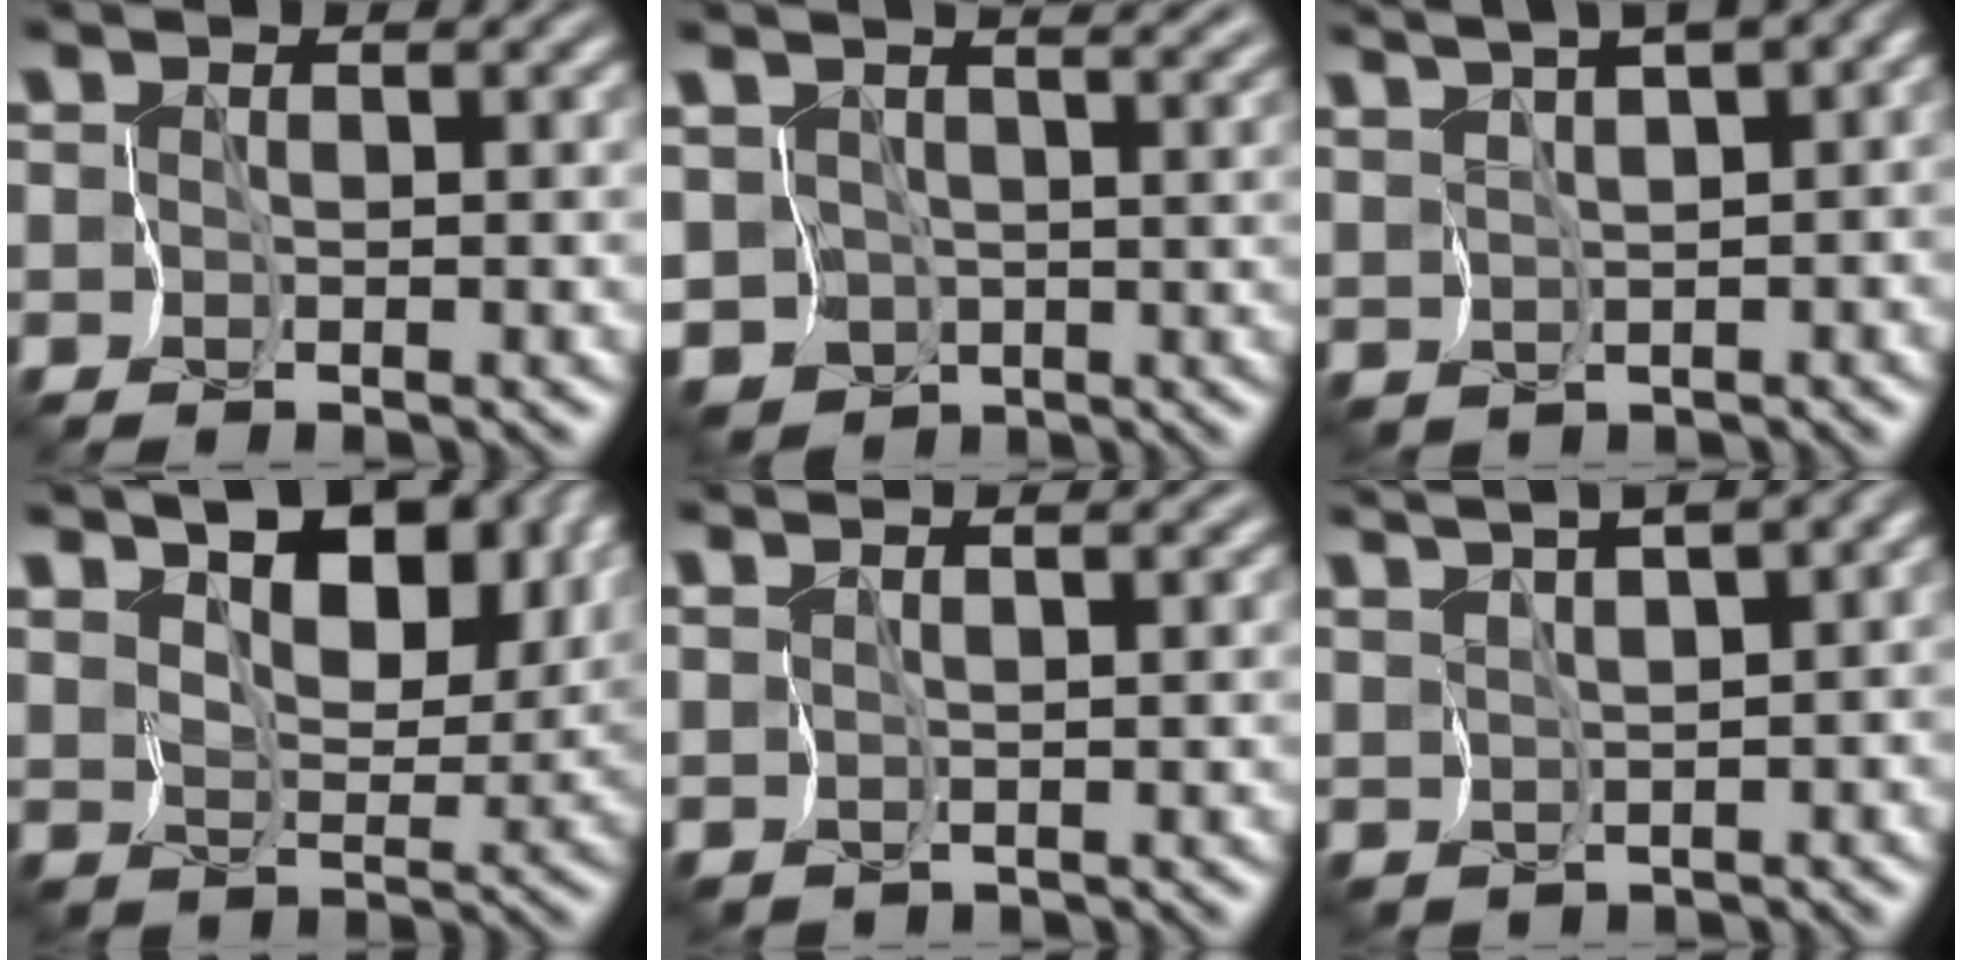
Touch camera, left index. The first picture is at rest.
{"total": 4.9, "force": [0.7, 3.8, 3.1], "torque": [-0.060, -0.003, 0.004]}
{"total": 9.8, "force": [4.9, 4.0, 7.5], "torque": [-0.150, 0.009, 0.100]}
{"total": 8.1, "force": [4.4, 4.1, 5.4], "torque": [-0.101, 0.000, 0.072]}
{"total": 2.7, "force": [2.2, 0.7, 1.4], "torque": [-0.038, 0.013, 0.035]}
{"total": 9.2, "force": [5.3, 3.2, 6.8], "torque": [-0.136, 0.015, 0.102]}